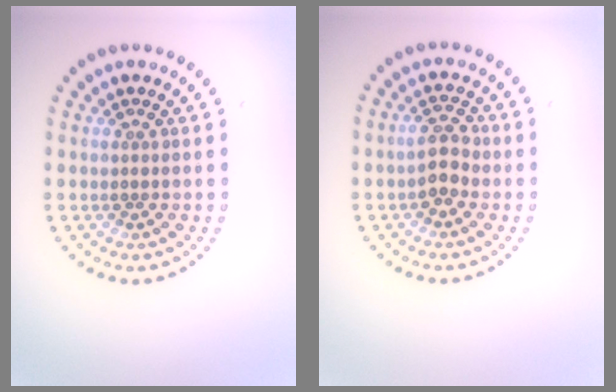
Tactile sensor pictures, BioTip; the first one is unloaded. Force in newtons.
{"total": 2.6, "press": 2.5, "slide": 0.5}